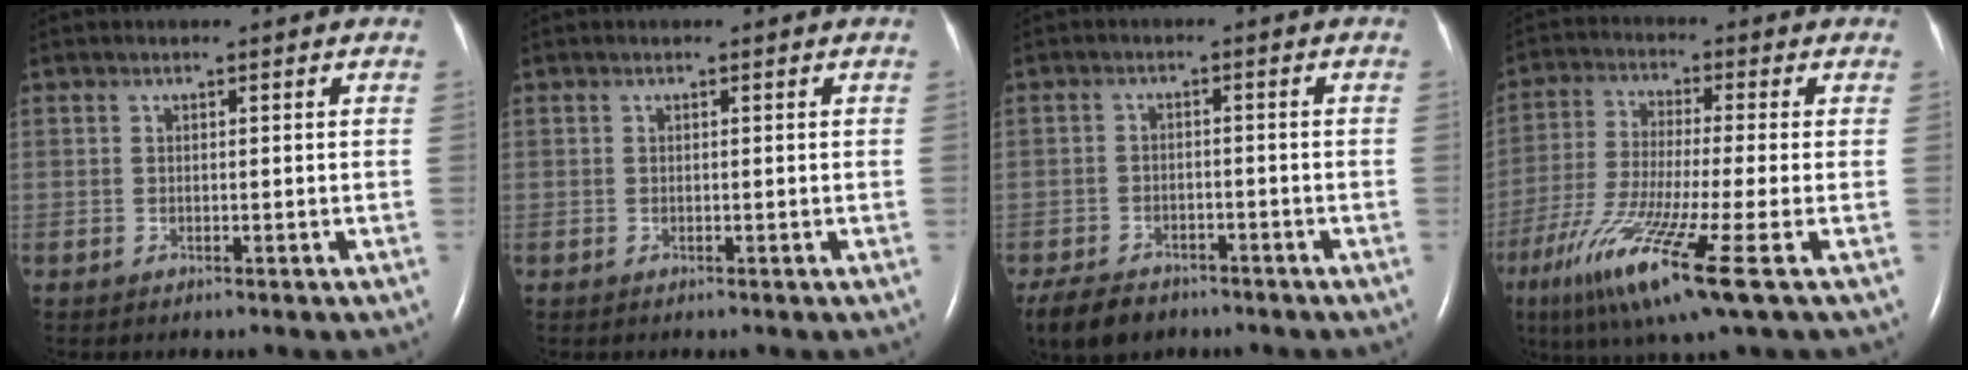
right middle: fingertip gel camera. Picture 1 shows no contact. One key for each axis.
{"total": 0.0}
{"total": 8.1, "fx": -6.1, "fy": 4.4, "fz": 3.1, "tx": -0.063, "ty": -0.007, "tz": -0.097}
{"total": 14.3, "fx": -6.9, "fy": -0.1, "fz": 12.5, "tx": -0.258, "ty": -0.044, "tz": -0.127}